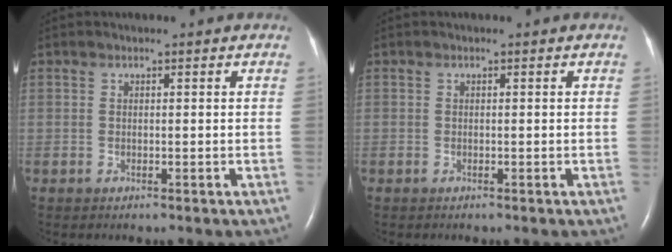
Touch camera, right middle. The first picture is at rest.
{"total": 0.0}